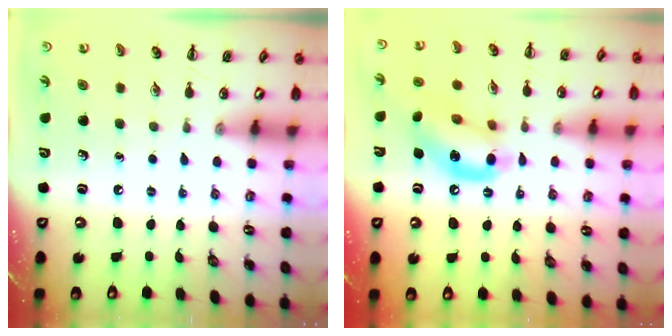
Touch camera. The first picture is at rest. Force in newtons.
{"total": 13.0, "press": 12.7, "slide": 2.5}